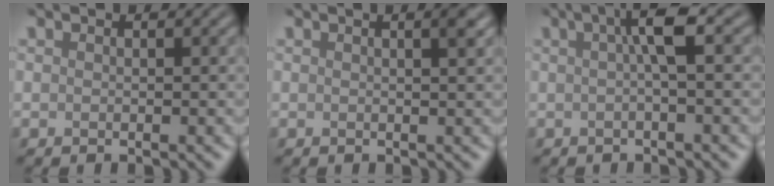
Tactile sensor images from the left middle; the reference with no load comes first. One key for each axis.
{"total": 1.5, "fx": 0.7, "fy": 0.4, "fz": 1.3, "tx": -0.012, "ty": 0.006, "tz": 0.007}
{"total": 3.3, "fx": 0.5, "fy": 0.5, "fz": 3.2, "tx": -0.054, "ty": 0.009, "tz": 0.006}